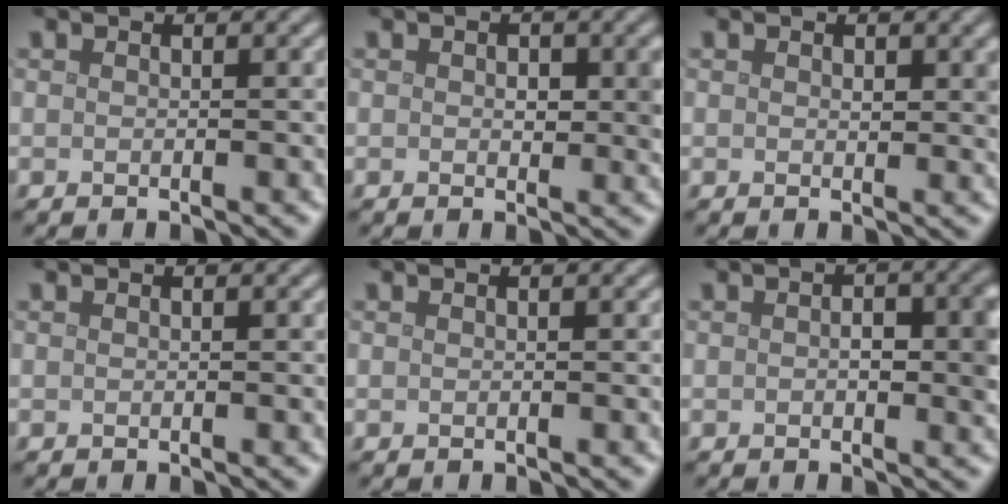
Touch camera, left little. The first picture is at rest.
{"total": 2.3, "force": [0.3, 1.4, 1.8], "torque": [-0.019, -0.004, 0.005]}
{"total": 1.4, "force": [0.4, 0.8, 1.0], "torque": [-0.009, -0.005, 0.007]}
{"total": 0.0}
{"total": 0.0}
{"total": 3.3, "force": [0.0, 1.6, 2.8], "torque": [-0.037, 0.002, -0.003]}